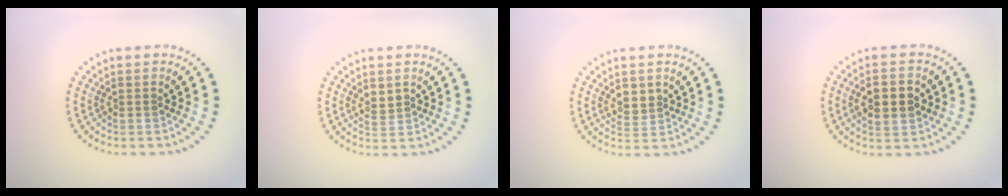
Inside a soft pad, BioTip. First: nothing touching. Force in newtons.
{"total": 1.2, "press": 1.2, "slide": 0.4}
{"total": 1.9, "press": 1.7, "slide": 0.9}
{"total": 3.6, "press": 3.6, "slide": 0.1}